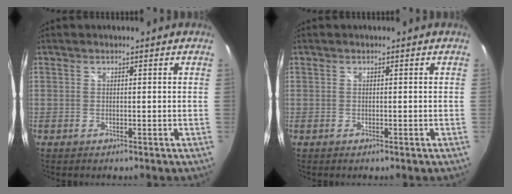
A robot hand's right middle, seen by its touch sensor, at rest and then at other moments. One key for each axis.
{"total": 0.0}